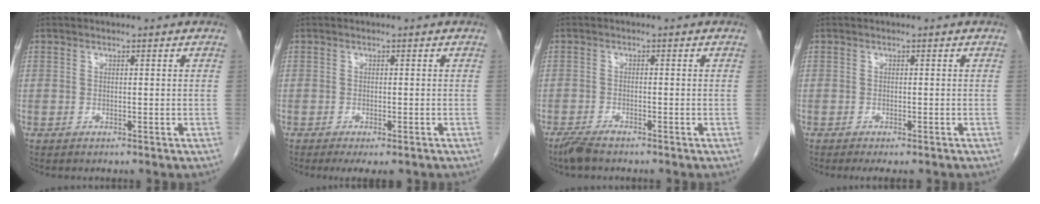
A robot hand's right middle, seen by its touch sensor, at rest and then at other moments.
{"total": 4.0, "force": [-2.9, 1.2, 2.5], "torque": [-0.030, -0.009, -0.041]}
{"total": 3.0, "force": [-2.5, 0.4, 1.5], "torque": [-0.035, -0.007, -0.047]}
{"total": 3.3, "force": [-2.7, 0.9, 1.8], "torque": [-0.019, -0.008, -0.036]}